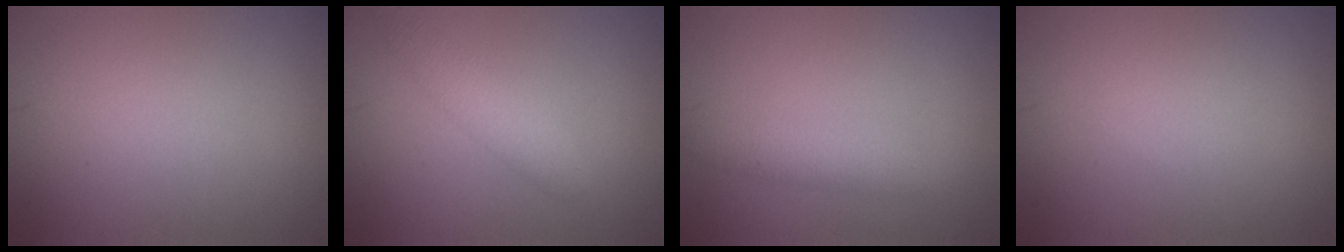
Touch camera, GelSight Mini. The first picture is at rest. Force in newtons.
{"total": 2.4, "press": 2.4, "slide": 0.1}
{"total": 2.0, "press": 2.0, "slide": 0.2}
{"total": 0.0}